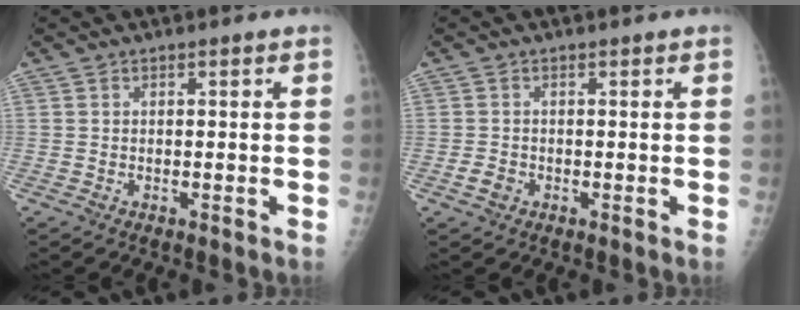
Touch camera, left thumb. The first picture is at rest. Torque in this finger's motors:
{"motor_torque": [-0.20, 0.09, 0.13, 0.04, 0.00]}